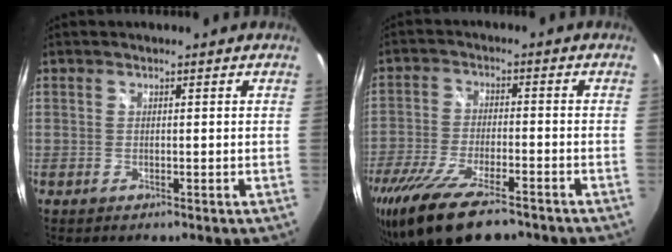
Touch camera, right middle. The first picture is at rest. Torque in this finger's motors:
{"motor_torque": [1.37, -0.77, 0.29, 0.21]}